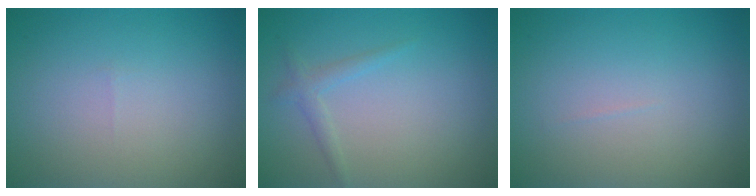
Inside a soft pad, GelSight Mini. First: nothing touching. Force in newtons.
{"total": 1.2, "press": 1.2, "slide": 0.0}
{"total": 0.0}